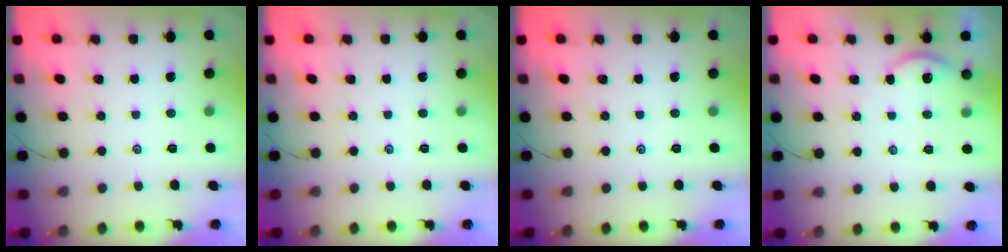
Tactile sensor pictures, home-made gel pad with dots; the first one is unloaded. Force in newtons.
{"total": 0.0}
{"total": 0.0}
{"total": 4.4, "press": 4.4, "slide": 0.5}